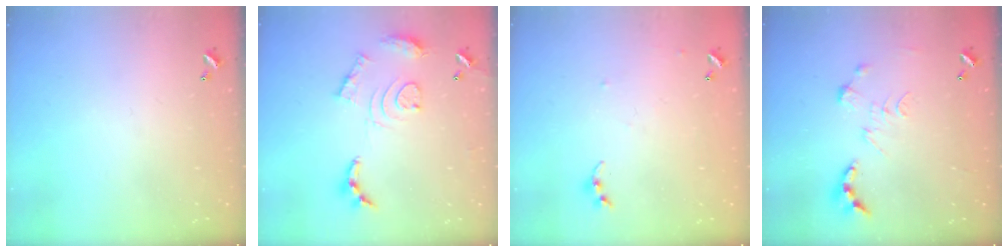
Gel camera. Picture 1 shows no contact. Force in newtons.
{"total": 13.0, "press": 12.9, "slide": 1.1}
{"total": 5.1, "press": 5.0, "slide": 0.5}
{"total": 0.0}